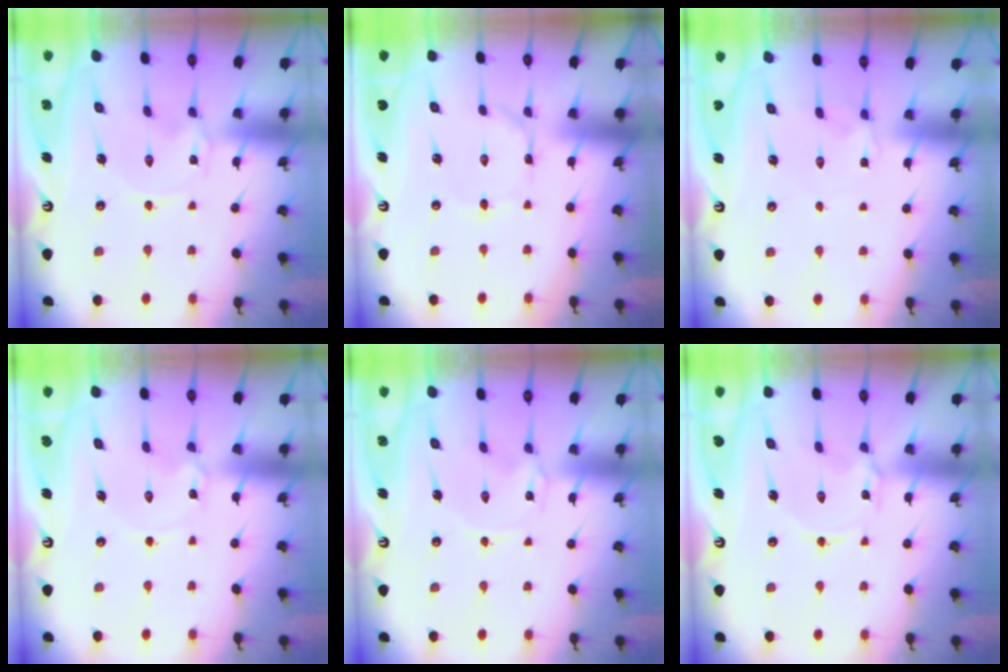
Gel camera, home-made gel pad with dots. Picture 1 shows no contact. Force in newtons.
{"total": 0.6, "press": 0.6, "slide": 0.0}
{"total": 1.9, "press": 1.8, "slide": 0.6}
{"total": 1.6, "press": 1.6, "slide": 0.1}
{"total": 0.7, "press": 0.6, "slide": 0.3}
{"total": 2.2, "press": 2.2, "slide": 0.3}